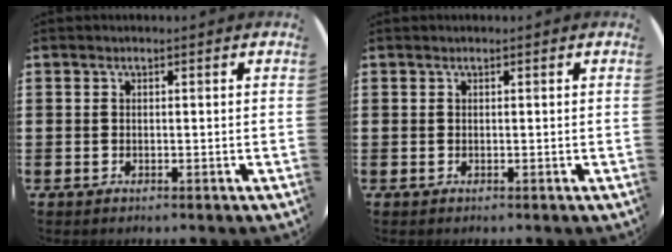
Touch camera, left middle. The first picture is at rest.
{"total": 0.0}